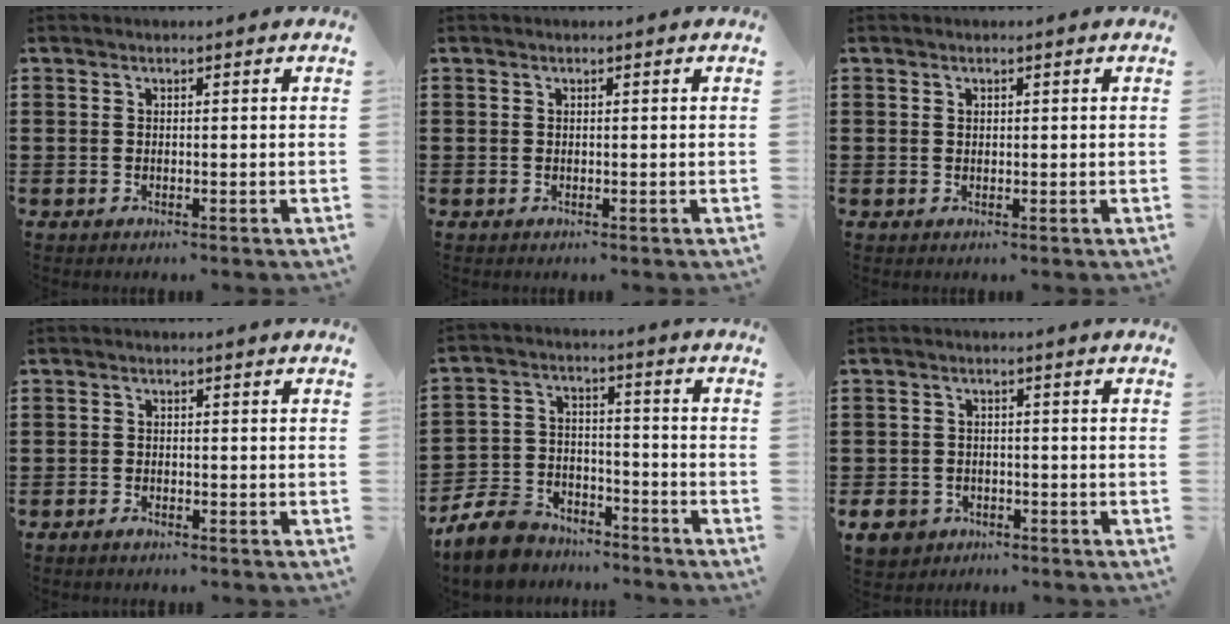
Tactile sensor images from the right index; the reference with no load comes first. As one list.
[{"total": 0.0}, {"total": 0.6, "force": [0.3, 0.5, 0.1], "torque": [-0.004, 0.002, 0.007]}, {"total": 1.0, "force": [-0.9, 0.4, 0.3], "torque": [-0.009, -0.002, -0.017]}, {"total": 8.8, "force": [-8.1, 2.8, 2.0], "torque": [-0.061, 0.021, -0.162]}, {"total": 3.1, "force": [-2.2, 1.9, 0.8], "torque": [-0.027, 0.001, -0.047]}]